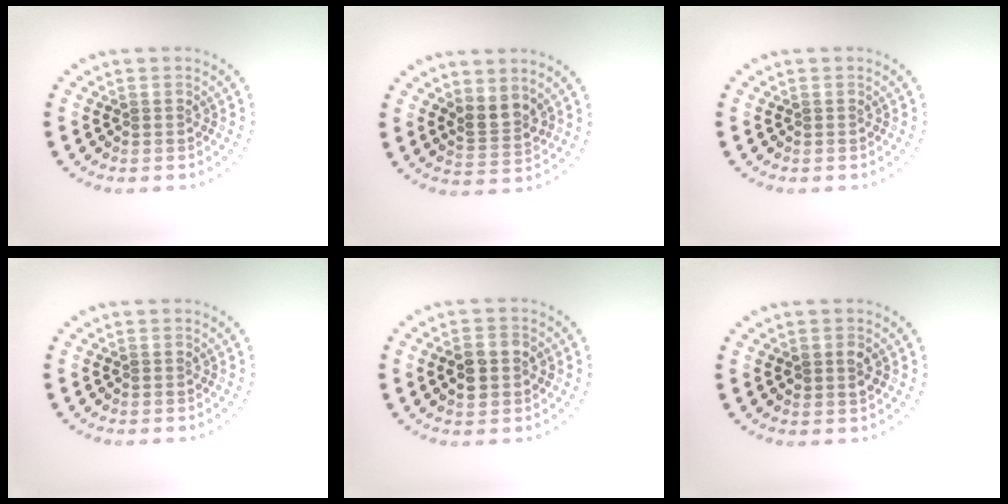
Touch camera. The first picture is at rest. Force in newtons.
{"total": 2.5, "press": 2.2, "slide": 1.3}
{"total": 0.0}
{"total": 0.0}
{"total": 3.6, "press": 3.6, "slide": 0.2}
{"total": 1.4, "press": 1.3, "slide": 0.3}